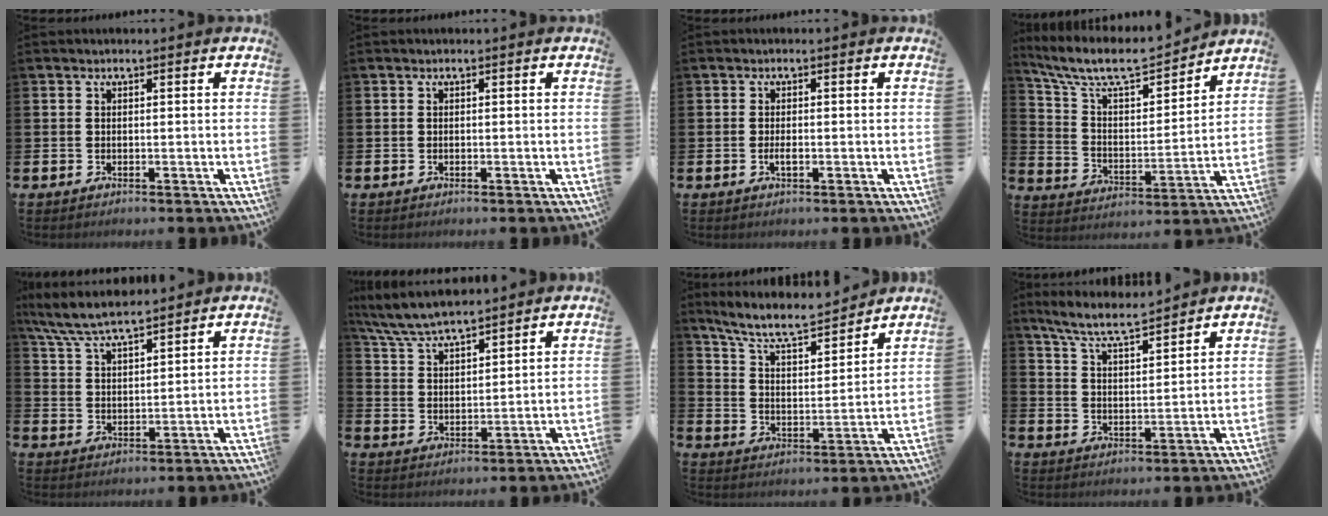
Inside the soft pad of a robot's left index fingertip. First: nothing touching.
{"total": 0.0}
{"total": 1.3, "force": [-0.4, 0.4, 1.1], "torque": [-0.028, 0.003, -0.005]}
{"total": 9.3, "force": [8.2, 2.5, 3.7], "torque": [-0.112, -0.052, 0.140]}
{"total": 6.8, "force": [6.4, 0.8, 2.1], "torque": [-0.069, -0.023, 0.116]}
{"total": 6.6, "force": [6.3, 0.8, 1.7], "torque": [-0.062, -0.023, 0.116]}
{"total": 8.0, "force": [7.4, 1.5, 2.8], "torque": [-0.080, -0.050, 0.127]}
{"total": 6.9, "force": [6.4, 0.5, 2.5], "torque": [-0.072, -0.035, 0.112]}